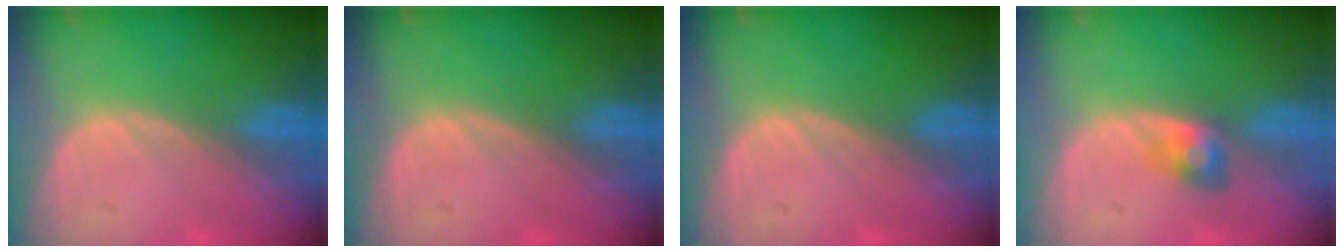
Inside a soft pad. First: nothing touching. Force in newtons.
{"total": 0.0}
{"total": 0.0}
{"total": 2.7, "press": 2.7, "slide": 0.0}